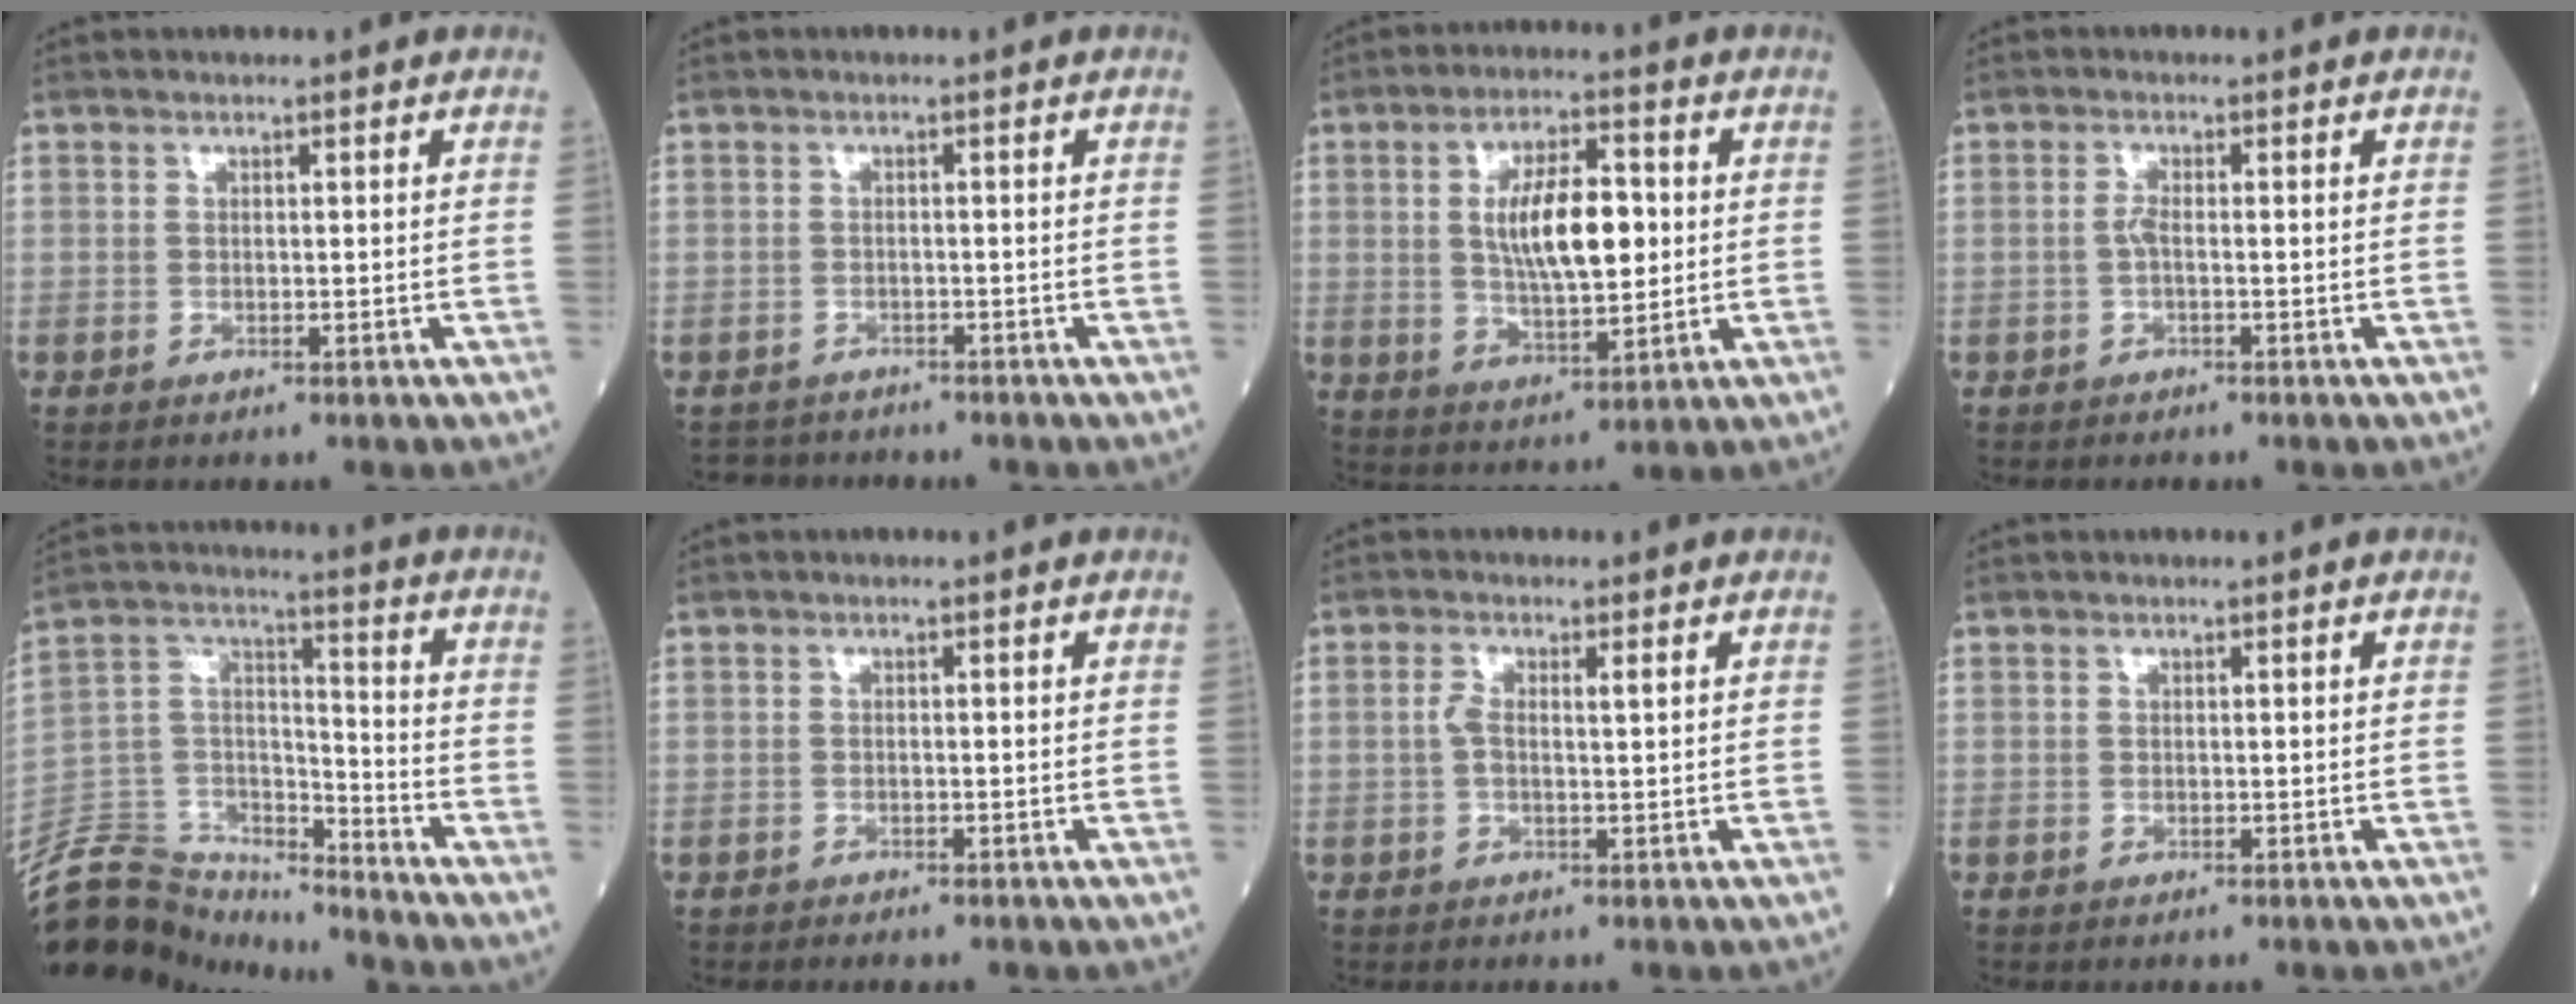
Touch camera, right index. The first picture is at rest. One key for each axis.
{"total": 3.2, "fx": -2.9, "fy": 1.1, "fz": -0.7, "tx": 0.006, "ty": -0.004, "tz": -0.052}
{"total": 11.0, "fx": 1.3, "fy": 3.6, "fz": 10.3, "tx": -0.186, "ty": 0.007, "tz": 0.023}
{"total": 1.4, "fx": -0.4, "fy": 0.2, "fz": 1.4, "tx": -0.028, "ty": 0.002, "tz": -0.010}
{"total": 17.4, "fx": -15.9, "fy": 5.9, "fz": 3.7, "tx": -0.081, "ty": 0.058, "tz": -0.272}
{"total": 1.3, "fx": -1.1, "fy": 0.5, "fz": 0.5, "tx": -0.013, "ty": -0.002, "tz": -0.014}
{"total": 2.4, "fx": 0.5, "fy": 0.6, "fz": 2.3, "tx": -0.054, "ty": 0.014, "tz": 0.009}
{"total": 0.0}